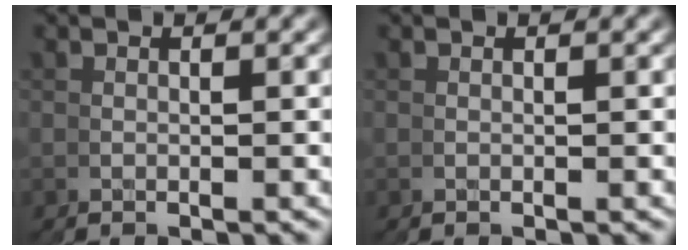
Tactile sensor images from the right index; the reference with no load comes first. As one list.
[{"total": 0.0}]